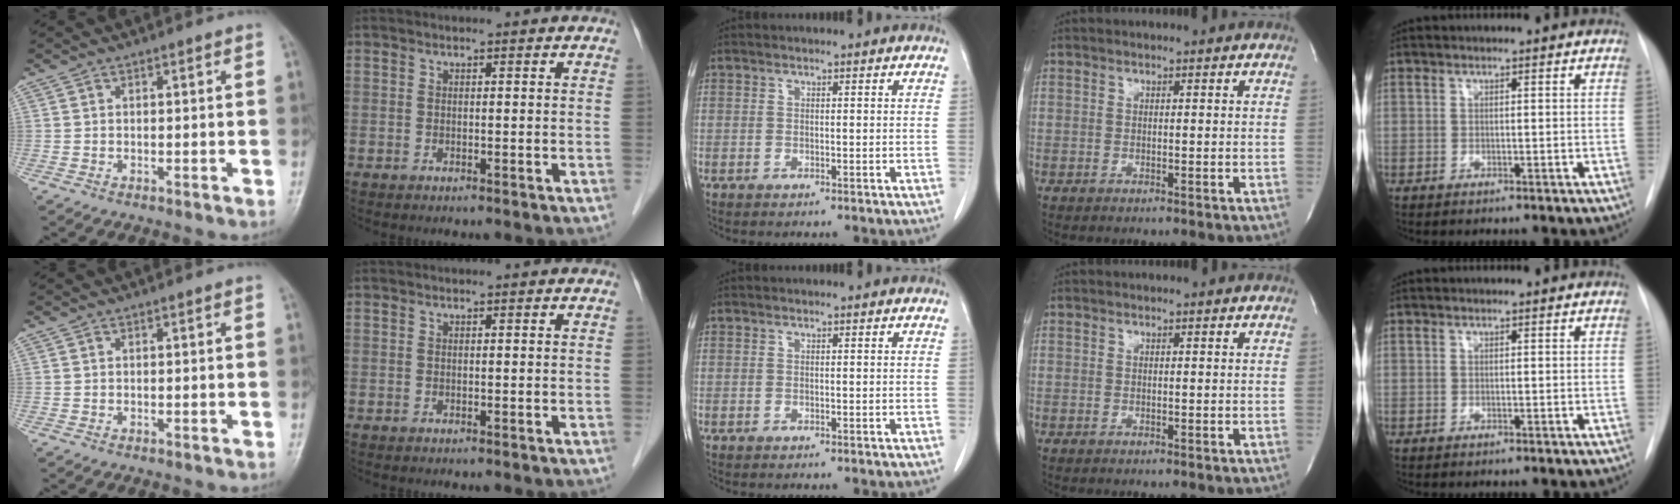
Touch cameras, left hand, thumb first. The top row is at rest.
{}